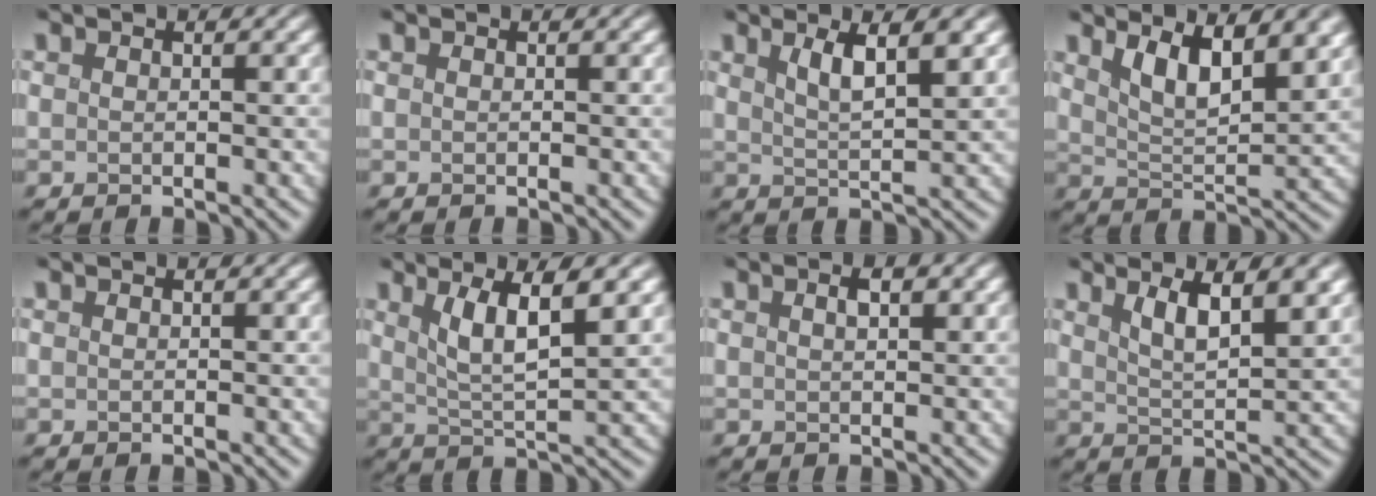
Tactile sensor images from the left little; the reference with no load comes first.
{"total": 0.0}
{"total": 3.9, "force": [1.5, 0.9, 3.5], "torque": [-0.071, -0.005, 0.032]}
{"total": 6.6, "force": [3.4, 2.3, 5.2], "torque": [-0.087, 0.001, 0.053]}
{"total": 0.0}
{"total": 5.1, "force": [1.8, 1.3, 4.6], "torque": [-0.092, -0.005, 0.037]}
{"total": 1.7, "force": [0.7, 0.6, 1.4], "torque": [-0.024, 0.005, 0.011]}
{"total": 4.7, "force": [1.9, 1.5, 4.0], "torque": [-0.079, -0.003, 0.038]}